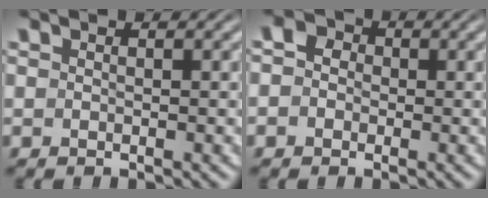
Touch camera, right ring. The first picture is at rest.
{"total": 3.8, "force": [0.3, 3.5, 1.4], "torque": [-0.029, 0.007, -0.009]}